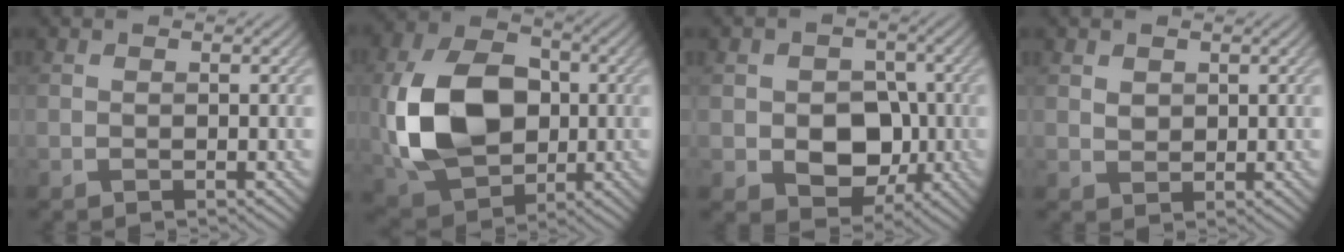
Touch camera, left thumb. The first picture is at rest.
{"total": 14.2, "force": [-0.5, 10.2, 9.9], "torque": [-0.227, 0.009, -0.010]}
{"total": 7.7, "force": [-1.6, 5.9, 4.7], "torque": [-0.082, -0.008, -0.037]}
{"total": 1.5, "force": [0.8, 1.2, 0.6], "torque": [-0.019, -0.001, 0.016]}